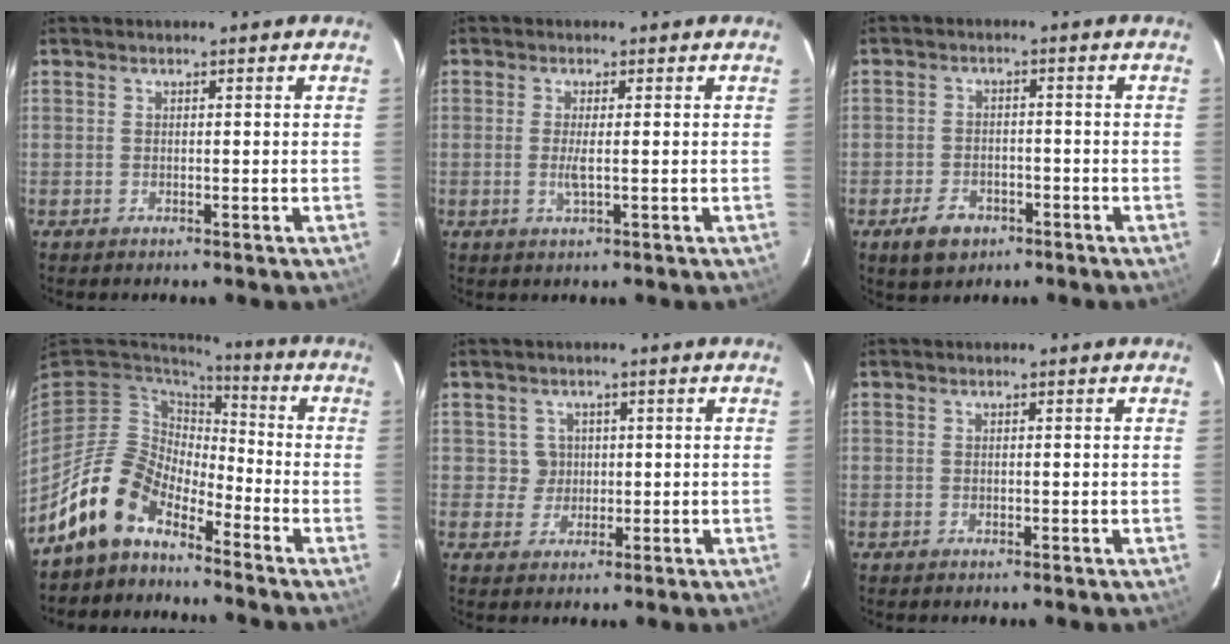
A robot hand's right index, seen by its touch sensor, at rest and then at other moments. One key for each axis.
{"total": 2.6, "fx": -0.3, "fy": 0.0, "fz": 2.6, "tx": -0.051, "ty": -0.005, "tz": -0.006}
{"total": 6.0, "fx": -3.5, "fy": 4.0, "fz": 2.8, "tx": -0.070, "ty": 0.007, "tz": -0.050}
{"total": 12.3, "fx": -9.5, "fy": 5.9, "fz": 4.9, "tx": -0.102, "ty": 0.018, "tz": -0.186}
{"total": 3.2, "fx": 0.5, "fy": 3.2, "fz": -0.2, "tx": 0.012, "ty": 0.016, "tz": 0.010}
{"total": 0.0}